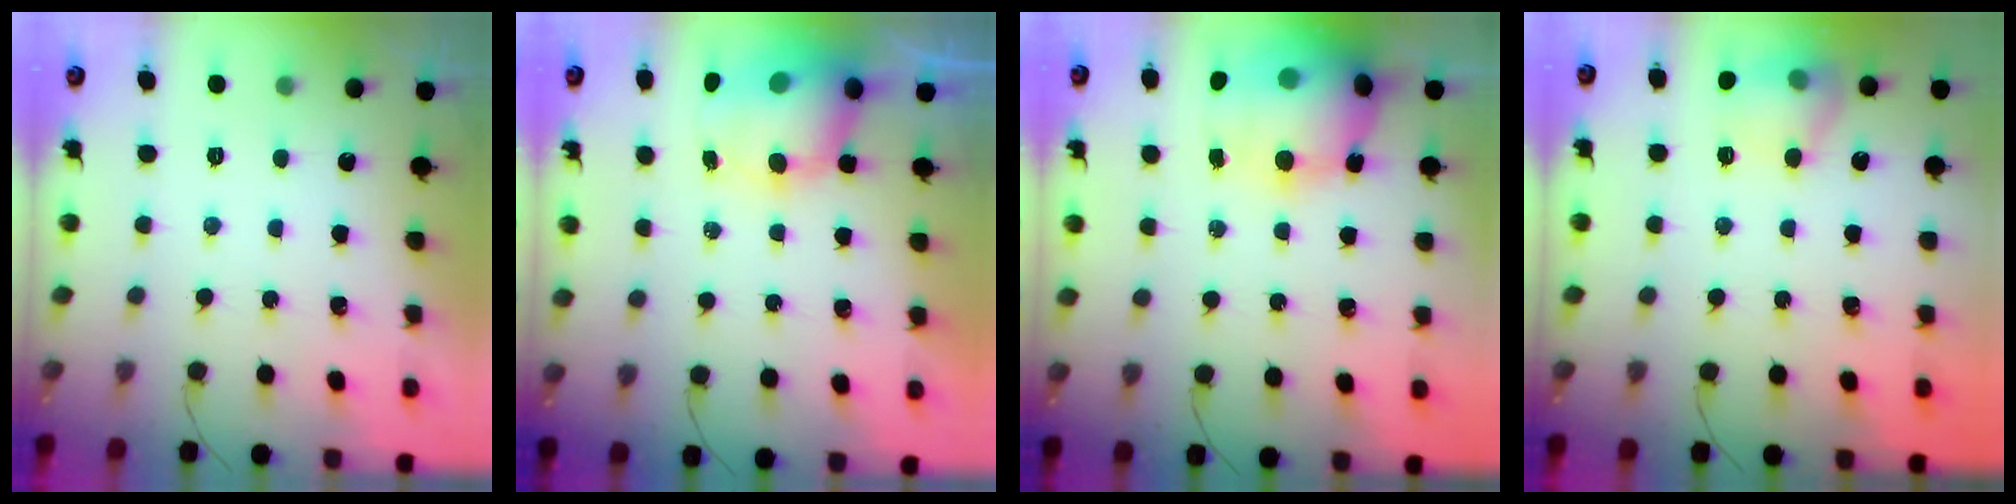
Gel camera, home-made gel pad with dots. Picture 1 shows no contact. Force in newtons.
{"total": 9.3, "press": 9.0, "slide": 2.5}
{"total": 18.4, "press": 18.0, "slide": 4.2}
{"total": 12.8, "press": 12.8, "slide": 1.0}